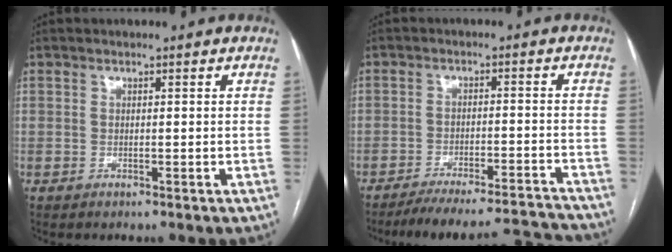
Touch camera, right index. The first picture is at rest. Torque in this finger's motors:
{"motor_torque": [0.50, -0.97, 0.08, 0.02]}